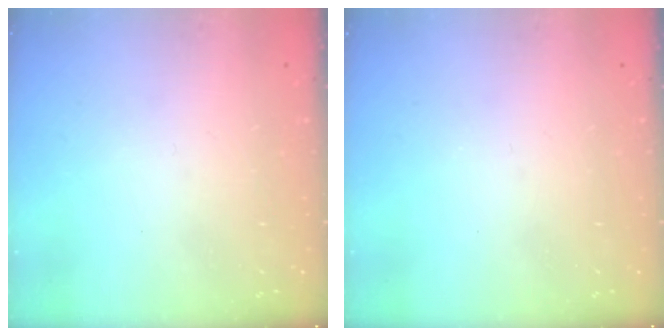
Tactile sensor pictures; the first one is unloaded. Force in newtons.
{"total": 0.0}